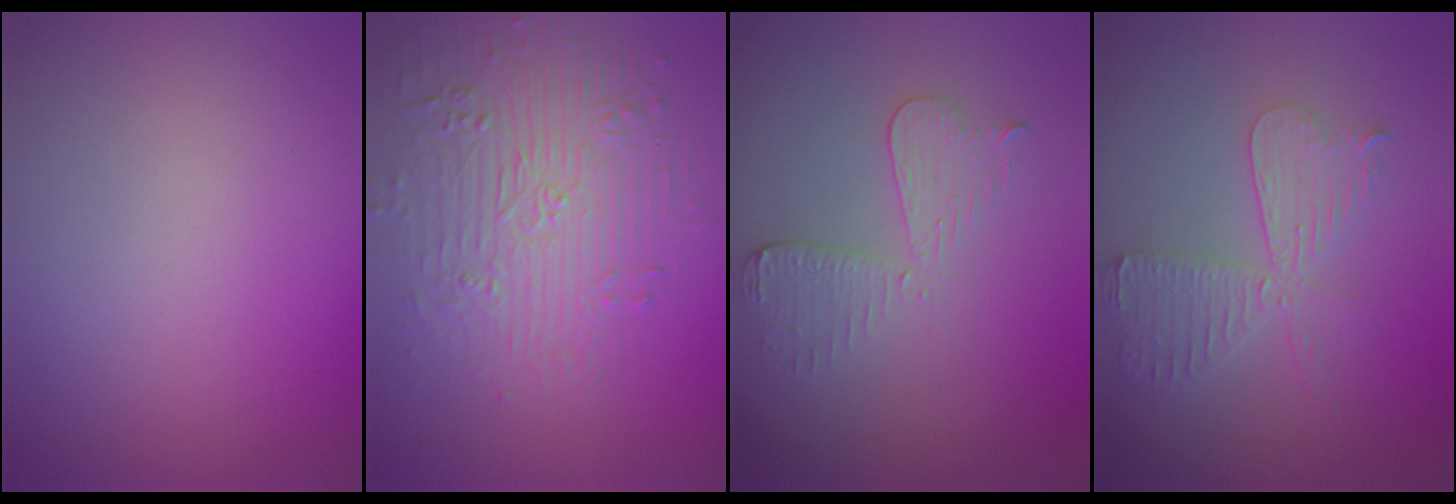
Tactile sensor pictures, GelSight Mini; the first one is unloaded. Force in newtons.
{"total": 4.9, "press": 4.2, "slide": 2.4}
{"total": 2.9, "press": 2.7, "slide": 1.2}
{"total": 4.3, "press": 3.7, "slide": 2.1}